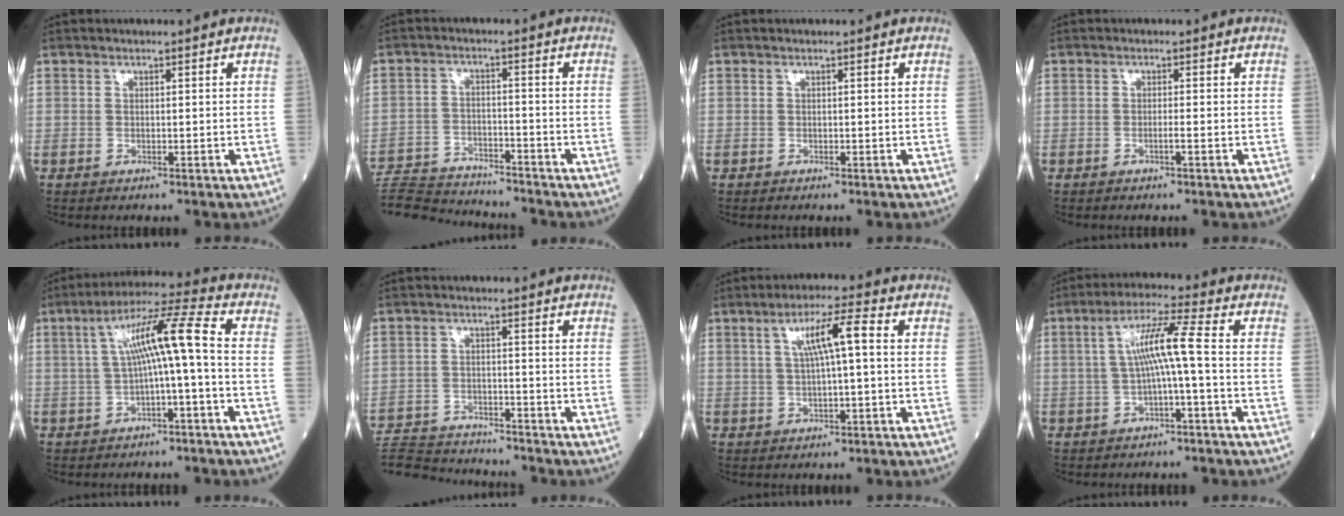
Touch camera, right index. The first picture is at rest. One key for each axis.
{"total": 12.0, "fx": -11.8, "fy": 0.7, "fz": 1.7, "tx": -0.032, "ty": 0.010, "tz": -0.197}
{"total": 0.0}
{"total": 1.0, "fx": -0.5, "fy": -0.2, "fz": 0.9, "tx": -0.015, "ty": 0.001, "tz": -0.011}
{"total": 9.3, "fx": 0.1, "fy": 0.1, "fz": 9.3, "tx": -0.158, "ty": 0.032, "tz": 0.002}
{"total": 12.6, "fx": -12.1, "fy": 2.0, "fz": 2.8, "tx": -0.057, "ty": 0.007, "tz": -0.190}
{"total": 6.5, "fx": 1.3, "fy": 0.3, "fz": 6.3, "tx": -0.114, "ty": 0.016, "tz": 0.024}
{"total": 7.1, "fx": -0.4, "fy": -0.5, "fz": 7.1, "tx": -0.130, "ty": 0.022, "tz": -0.006}